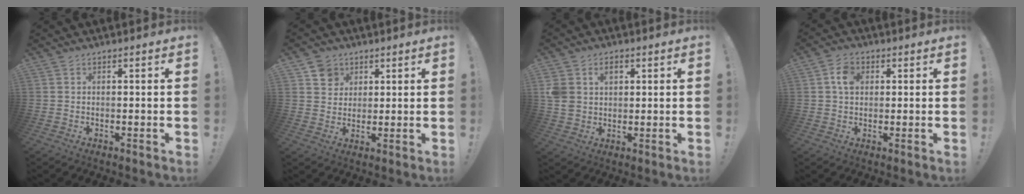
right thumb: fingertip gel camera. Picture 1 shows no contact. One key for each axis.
{"total": 6.1, "fx": 3.0, "fy": 5.2, "fz": 0.7, "tx": 0.001, "ty": -0.018, "tz": 0.060}
{"total": 6.5, "fx": 2.0, "fy": 5.3, "fz": 3.1, "tx": -0.068, "ty": -0.001, "tz": 0.036}
{"total": 5.1, "fx": 1.2, "fy": 3.9, "fz": 3.1, "tx": -0.044, "ty": 0.006, "tz": 0.022}